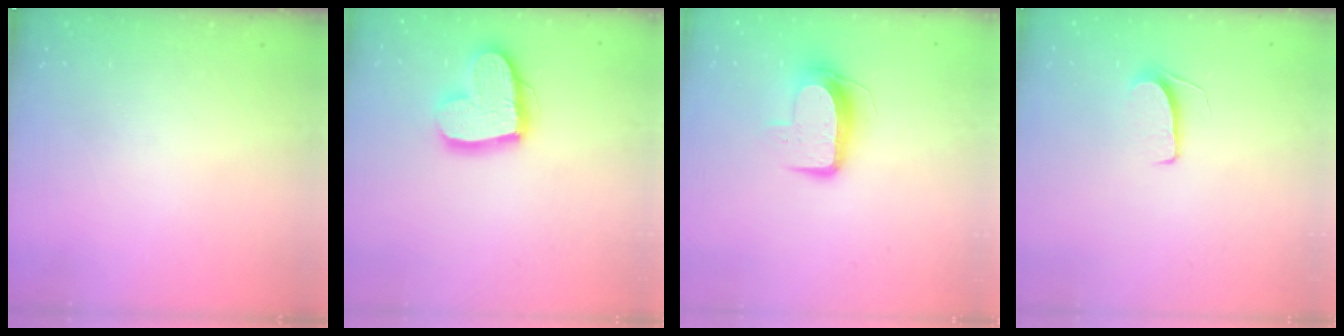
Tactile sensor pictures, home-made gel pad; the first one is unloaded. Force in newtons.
{"total": 16.0, "press": 16.0, "slide": 1.5}
{"total": 9.8, "press": 9.7, "slide": 1.0}
{"total": 6.2, "press": 6.2, "slide": 0.5}